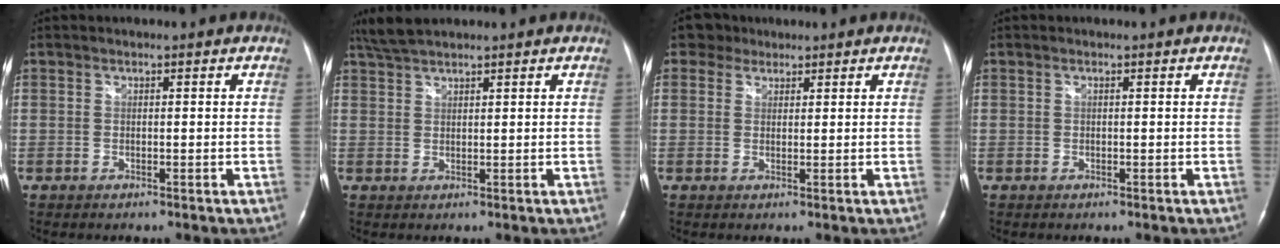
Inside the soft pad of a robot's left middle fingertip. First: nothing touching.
{"total": 3.7, "force": [3.3, 0.5, 1.5], "torque": [-0.040, 0.014, 0.068]}
{"total": 2.5, "force": [1.6, 1.9, -0.2], "torque": [0.006, 0.007, 0.020]}
{"total": 0.0}